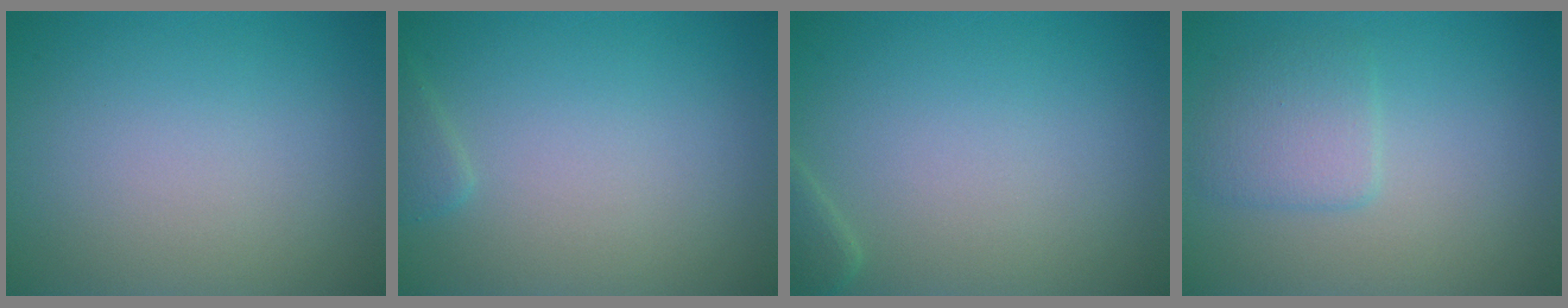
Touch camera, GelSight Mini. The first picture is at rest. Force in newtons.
{"total": 0.9, "press": 0.9, "slide": 0.0}
{"total": 1.2, "press": 1.2, "slide": 0.1}
{"total": 2.5, "press": 2.5, "slide": 0.1}